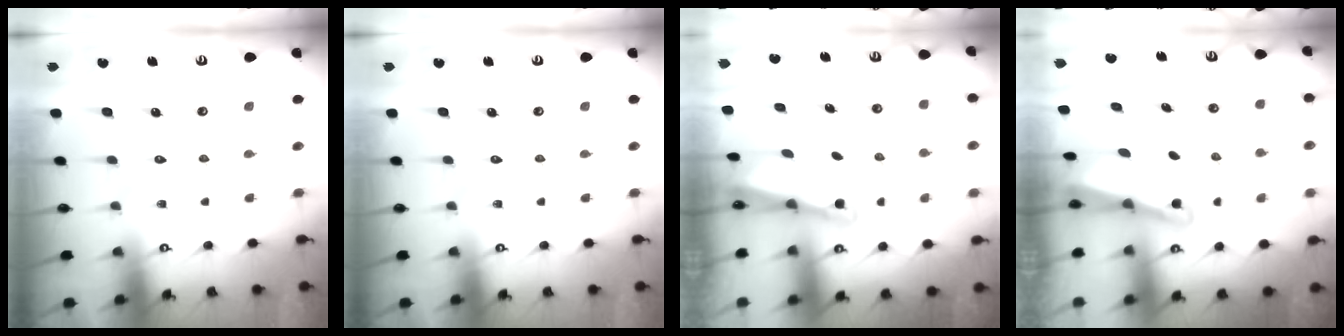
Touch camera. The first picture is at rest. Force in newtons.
{"total": 0.0}
{"total": 2.2, "press": 2.2, "slide": 0.3}
{"total": 2.6, "press": 2.5, "slide": 0.6}